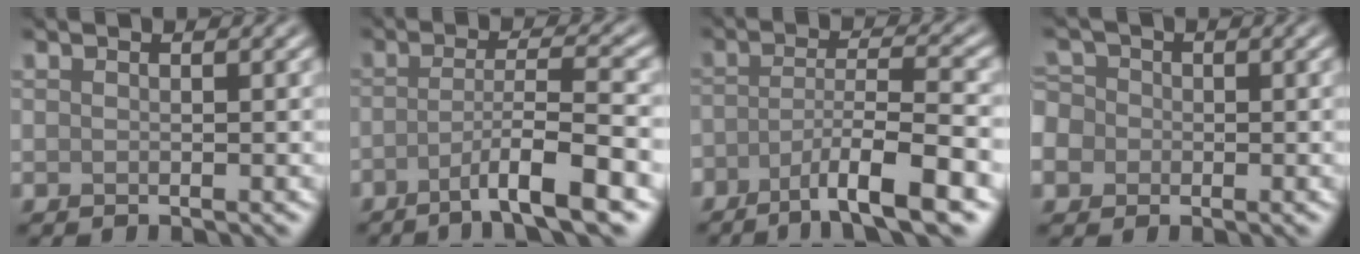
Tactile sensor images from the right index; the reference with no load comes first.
{"total": 6.5, "force": [-3.3, 0.8, 5.5], "torque": [-0.081, 0.009, -0.066]}
{"total": 7.5, "force": [-4.5, 1.7, 5.8], "torque": [-0.089, -0.002, -0.082]}
{"total": 7.3, "force": [-2.4, 6.3, 2.7], "torque": [-0.069, 0.008, -0.075]}